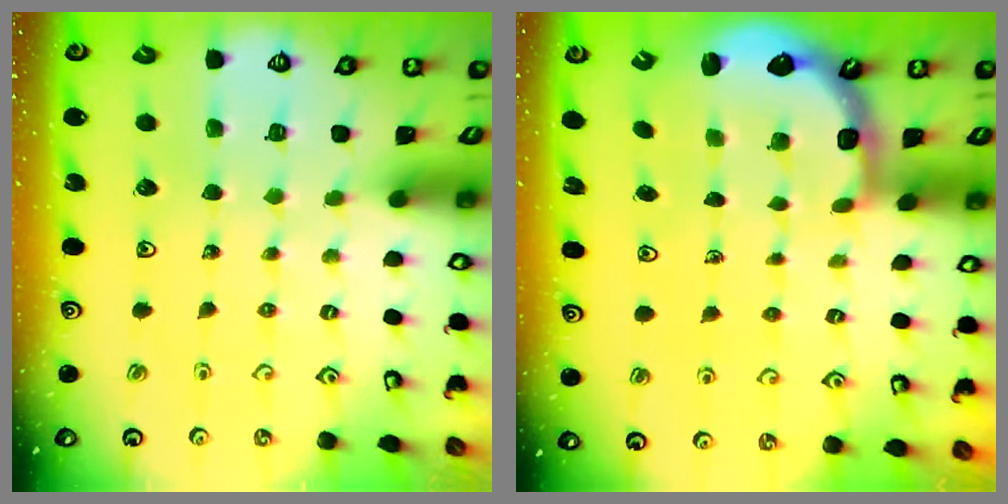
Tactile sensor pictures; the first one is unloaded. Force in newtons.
{"total": 2.8, "press": 2.0, "slide": 2.0}